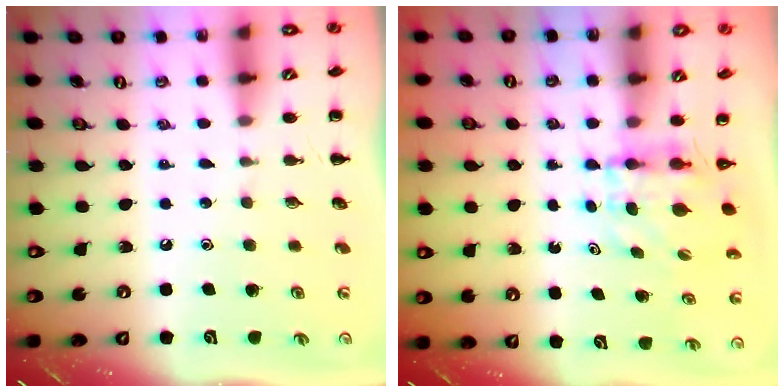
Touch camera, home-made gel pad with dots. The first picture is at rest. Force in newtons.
{"total": 4.1, "press": 4.1, "slide": 0.0}